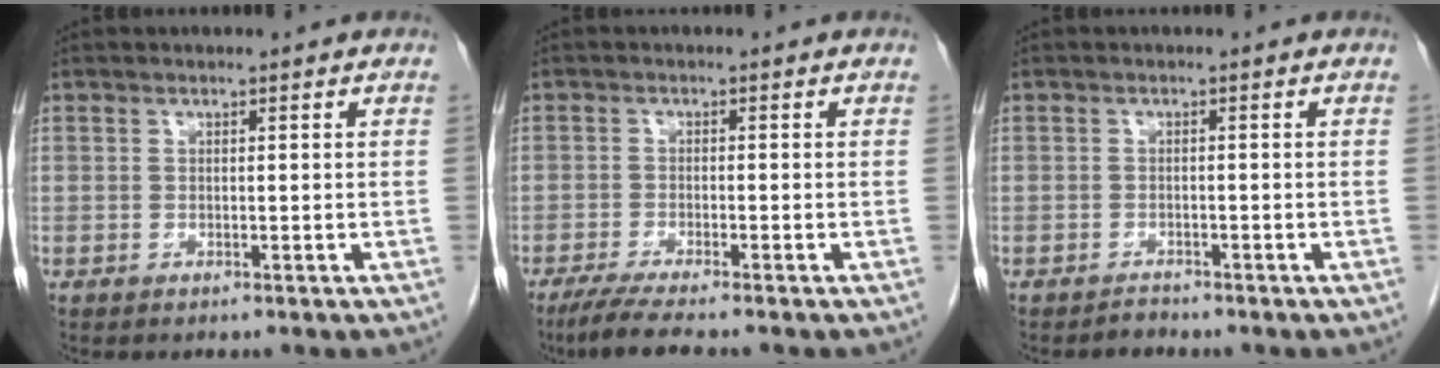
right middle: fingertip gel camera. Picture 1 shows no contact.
{"total": 5.6, "force": [-4.4, -0.3, 3.3], "torque": [-0.057, -0.016, -0.077]}
{"total": 1.0, "force": [-1.0, 0.1, -0.1], "torque": [0.004, -0.003, -0.016]}